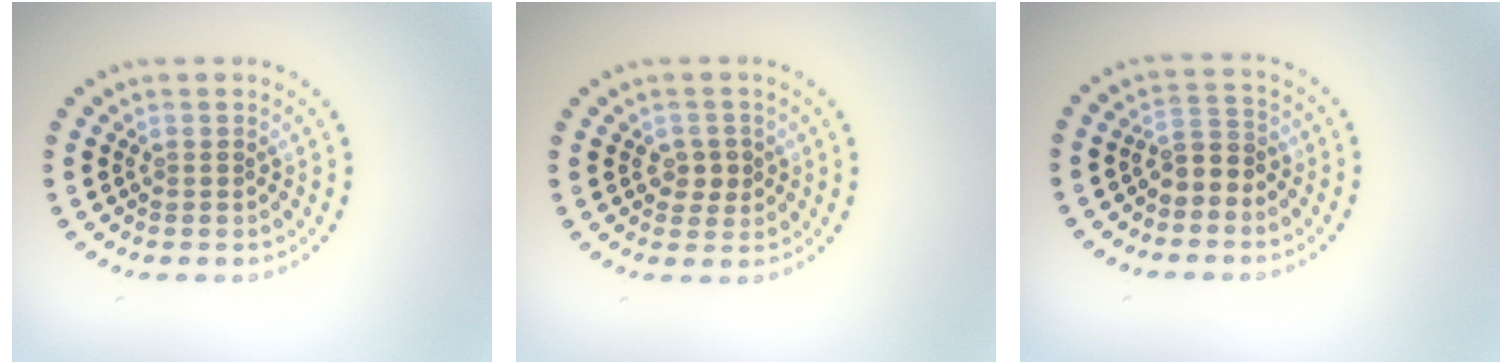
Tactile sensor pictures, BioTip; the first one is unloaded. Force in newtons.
{"total": 1.8, "press": 1.7, "slide": 0.5}
{"total": 2.4, "press": 2.1, "slide": 1.1}